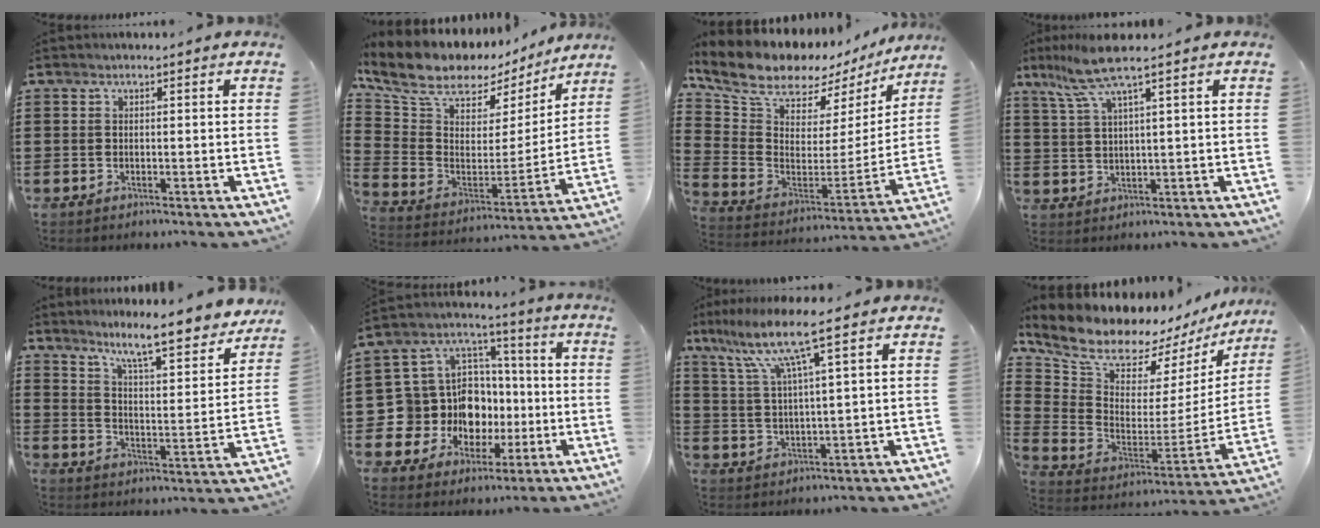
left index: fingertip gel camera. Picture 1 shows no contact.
{"total": 10.5, "force": [8.2, 4.7, 4.5], "torque": [-0.121, -0.050, 0.148]}
{"total": 10.2, "force": [8.6, 3.7, 4.0], "torque": [-0.115, -0.056, 0.154]}
{"total": 7.2, "force": [4.5, 0.2, 5.7], "torque": [-0.131, -0.009, 0.076]}
{"total": 8.3, "force": [7.3, -0.2, 3.9], "torque": [-0.087, -0.055, 0.117]}
{"total": 12.0, "force": [-2.6, 11.2, 3.2], "torque": [-0.103, -0.015, -0.032]}
{"total": 9.7, "force": [6.1, 0.3, 7.6], "torque": [-0.172, -0.021, 0.099]}
{"total": 10.6, "force": [9.2, 3.5, 3.9], "torque": [-0.127, -0.062, 0.169]}